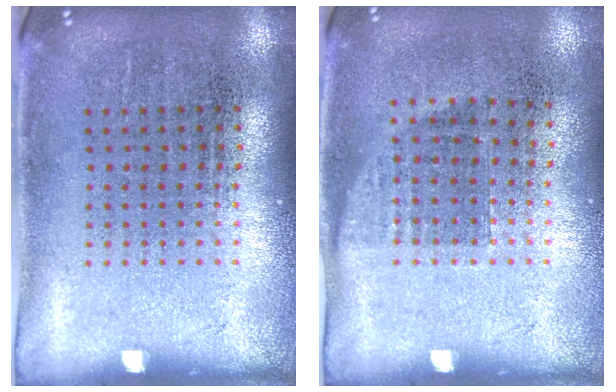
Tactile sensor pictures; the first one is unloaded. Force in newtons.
{"total": 0.7, "press": 0.6, "slide": 0.3}